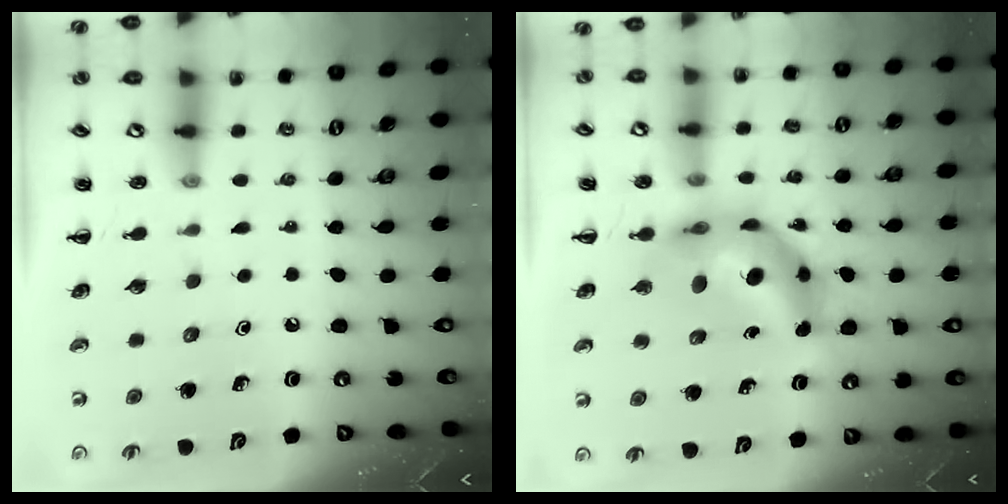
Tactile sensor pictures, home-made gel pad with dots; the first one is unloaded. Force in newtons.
{"total": 9.4, "press": 9.0, "slide": 2.9}